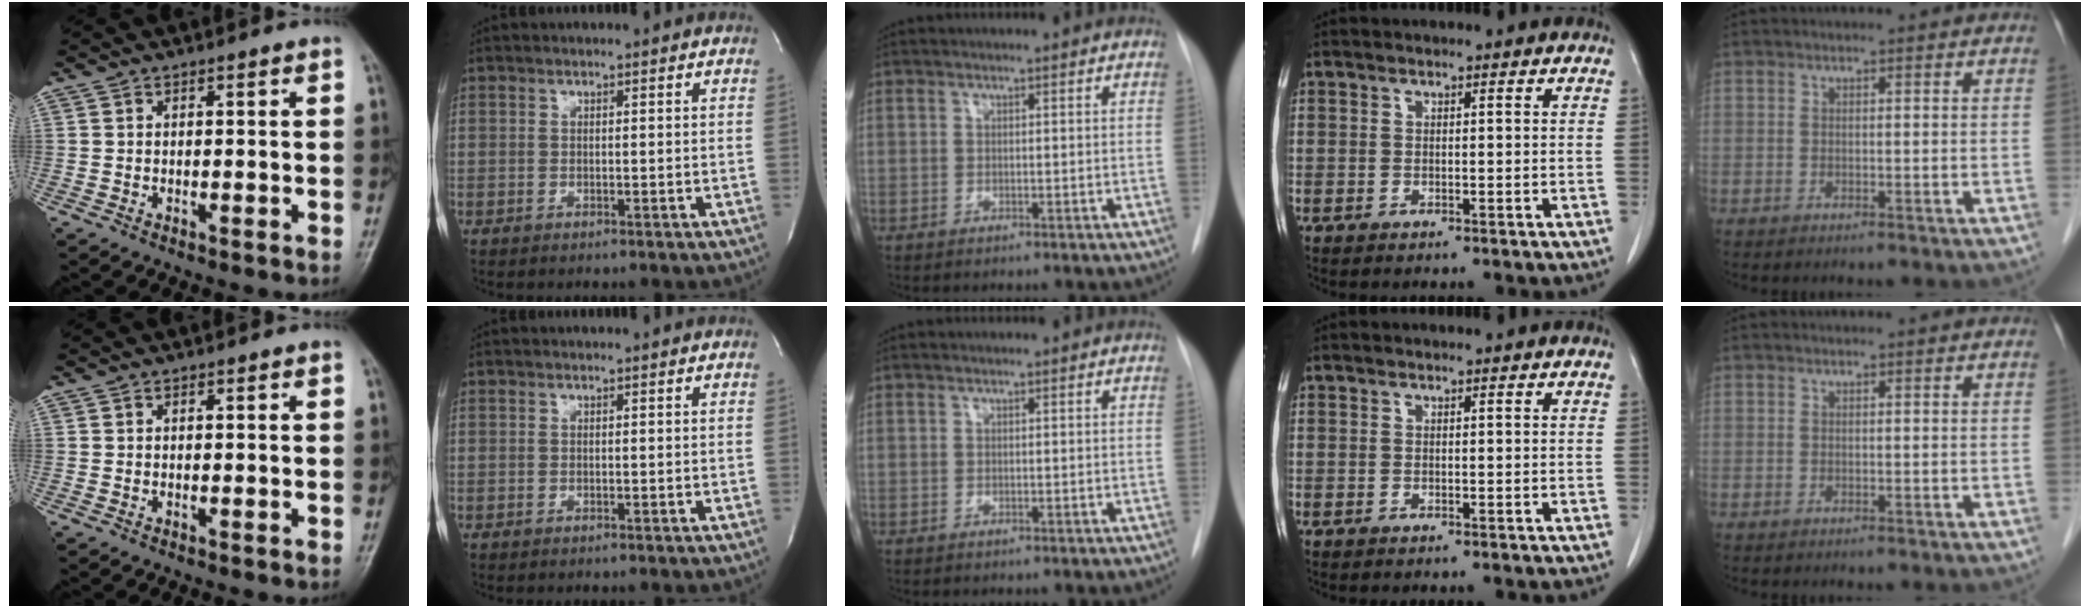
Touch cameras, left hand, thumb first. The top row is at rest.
{}